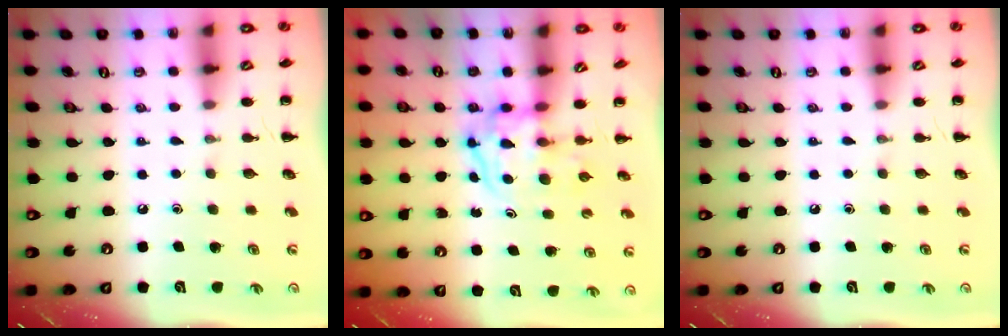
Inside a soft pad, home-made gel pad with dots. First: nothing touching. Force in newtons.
{"total": 3.8, "press": 3.7, "slide": 0.5}
{"total": 0.0}